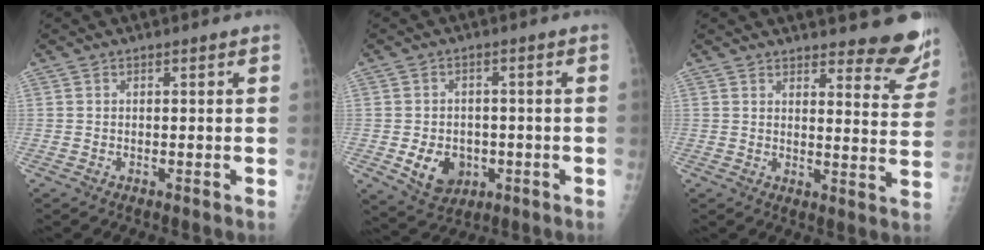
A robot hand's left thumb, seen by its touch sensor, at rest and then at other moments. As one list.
[{"total": 7.5, "force": [-1.7, 6.0, 4.2], "torque": [-0.045, 0.002, -0.015]}, {"total": 12.1, "force": [11.0, 3.1, 4.0], "torque": [-0.008, -0.090, 0.112]}]